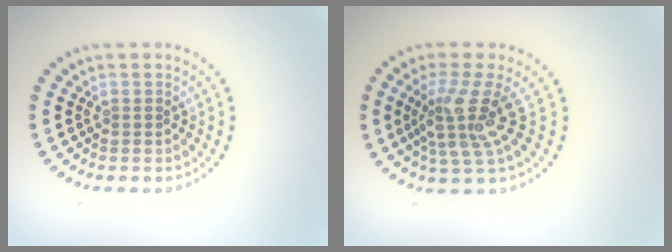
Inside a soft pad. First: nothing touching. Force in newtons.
{"total": 4.3, "press": 3.2, "slide": 2.9}